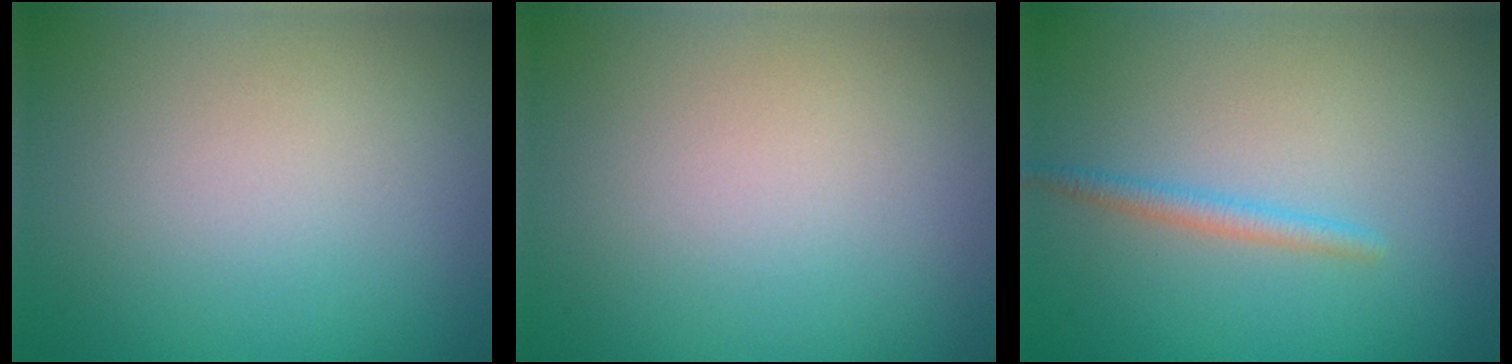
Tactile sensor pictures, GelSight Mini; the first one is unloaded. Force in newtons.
{"total": 0.0}
{"total": 1.4, "press": 1.4, "slide": 0.0}